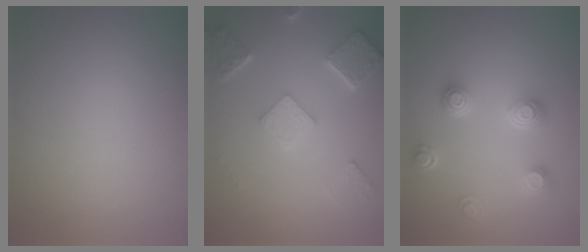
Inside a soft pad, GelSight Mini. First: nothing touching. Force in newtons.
{"total": 4.8, "press": 3.8, "slide": 3.0}
{"total": 3.8, "press": 3.0, "slide": 2.4}